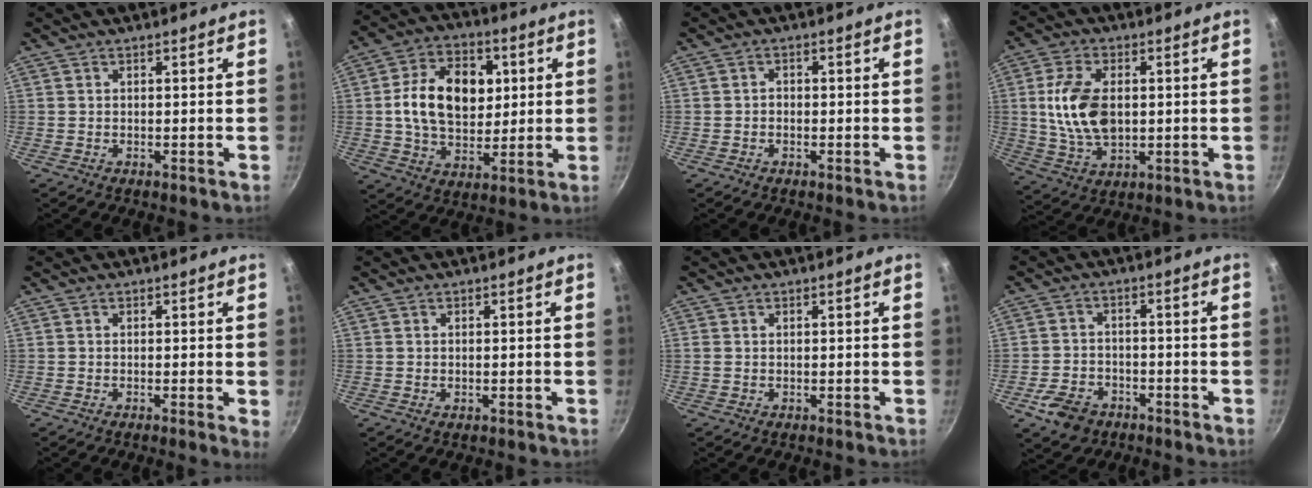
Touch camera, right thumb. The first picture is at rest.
{"total": 16.7, "force": [2.6, 11.6, 11.7], "torque": [-0.160, 0.006, 0.038]}
{"total": 1.1, "force": [-0.5, 0.8, 0.5], "torque": [-0.009, 0.005, -0.010]}
{"total": 12.4, "force": [0.9, 7.4, 9.9], "torque": [-0.178, -0.004, 0.020]}
{"total": 1.3, "force": [-0.1, 0.0, 1.3], "torque": [-0.018, -0.006, -0.005]}
{"total": 0.5, "force": [-0.1, 0.3, 0.4], "torque": [-0.006, 0.001, 0.000]}
{"total": 0.7, "force": [0.1, 0.6, 0.4], "torque": [-0.008, 0.002, 0.001]}
{"total": 7.2, "force": [-4.1, 4.9, 3.3], "torque": [-0.057, 0.029, -0.070]}